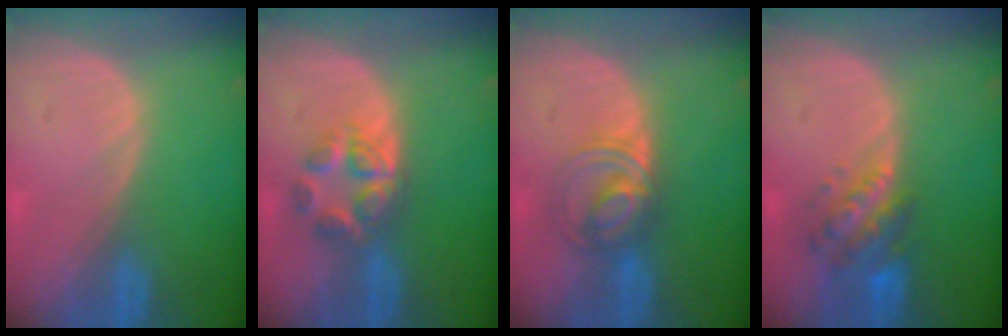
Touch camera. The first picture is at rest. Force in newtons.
{"total": 5.8, "press": 5.4, "slide": 2.2}
{"total": 5.7, "press": 5.6, "slide": 0.4}
{"total": 6.1, "press": 5.9, "slide": 1.7}